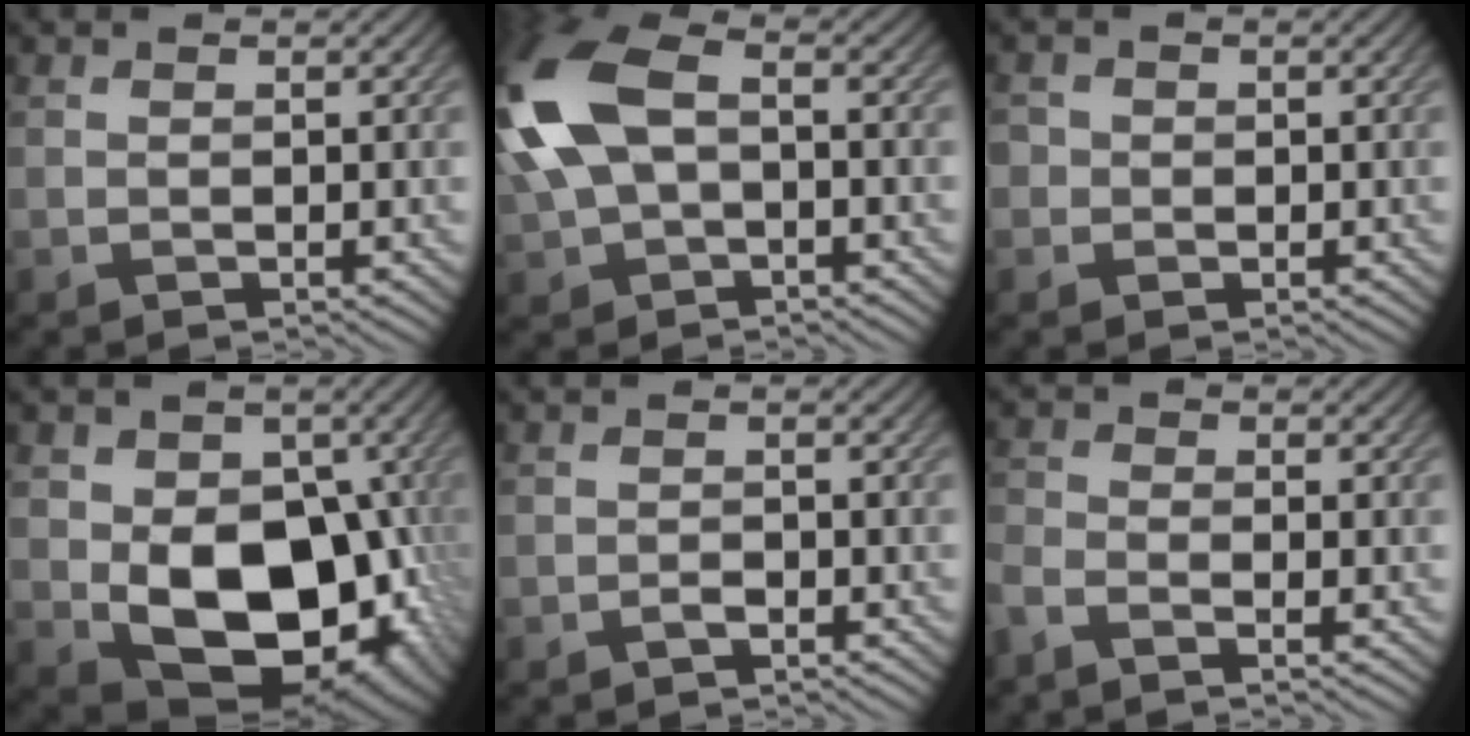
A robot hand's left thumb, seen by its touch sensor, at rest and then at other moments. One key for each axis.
{"total": 12.8, "fx": 0.4, "fy": 7.6, "fz": 10.3, "tx": -0.264, "ty": 0.013, "tz": -0.003}
{"total": 1.8, "fx": -0.1, "fy": 1.8, "fz": 0.2, "tx": -0.005, "ty": 0.003, "tz": -0.008}
{"total": 15.7, "fx": -2.2, "fy": 11.0, "fz": 10.9, "tx": -0.149, "ty": -0.037, "tz": -0.021}
{"total": 1.1, "fx": -0.8, "fy": 0.5, "fz": 0.5, "tx": -0.008, "ty": 0.001, "tz": -0.016}
{"total": 3.1, "fx": -2.5, "fy": 0.7, "fz": 1.7, "tx": -0.042, "ty": -0.009, "tz": -0.066}